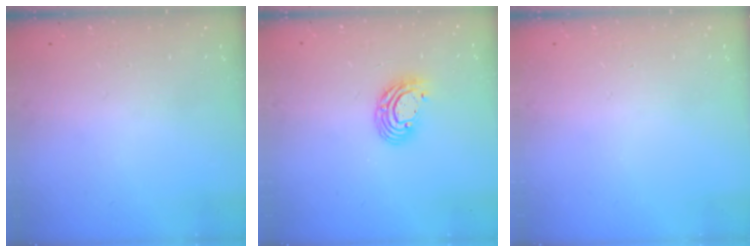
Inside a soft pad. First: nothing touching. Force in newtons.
{"total": 8.0, "press": 8.0, "slide": 0.4}
{"total": 0.0}